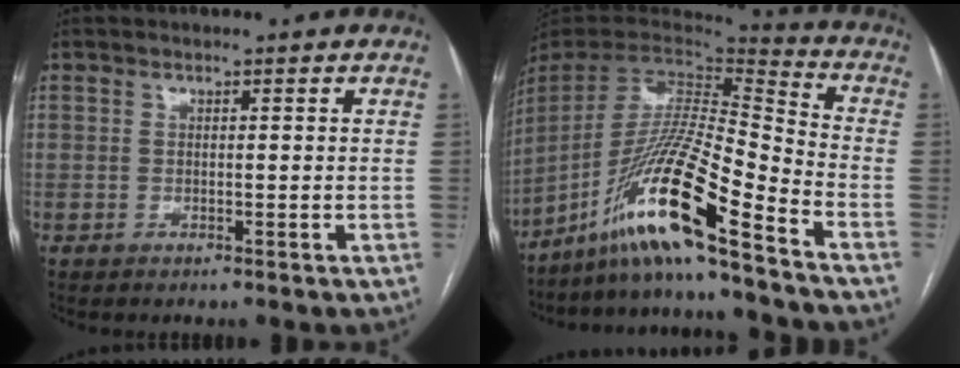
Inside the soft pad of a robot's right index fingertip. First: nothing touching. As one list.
[{"total": 19.7, "force": [-13.7, -1.0, 14.1], "torque": [-0.298, -0.019, -0.257]}]